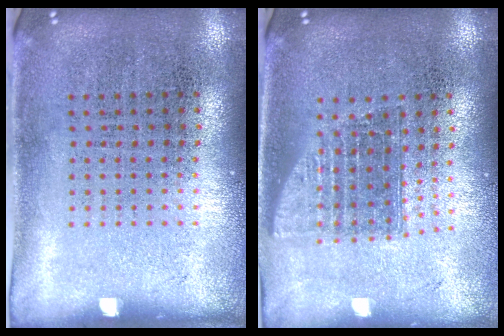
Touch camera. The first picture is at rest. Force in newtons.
{"total": 1.4, "press": 1.2, "slide": 0.8}